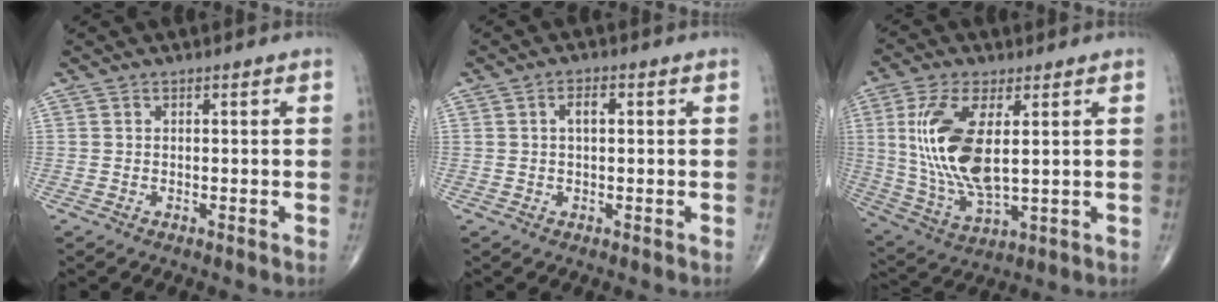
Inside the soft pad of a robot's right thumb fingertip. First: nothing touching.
{"total": 2.6, "force": [0.4, 1.2, 2.2], "torque": [-0.038, 0.008, 0.006]}
{"total": 15.7, "force": [2.7, 6.6, 14.0], "torque": [-0.301, -0.017, 0.062]}